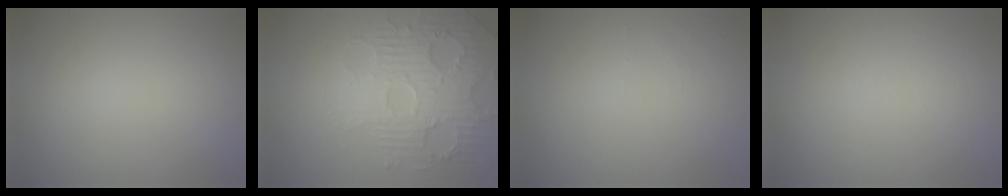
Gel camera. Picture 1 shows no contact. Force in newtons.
{"total": 4.9, "press": 4.4, "slide": 2.3}
{"total": 0.7, "press": 0.7, "slide": 0.1}
{"total": 0.0}